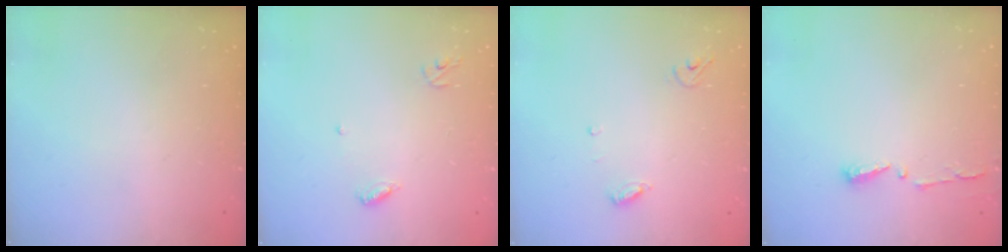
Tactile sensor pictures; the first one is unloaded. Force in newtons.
{"total": 4.9, "press": 4.9, "slide": 0.4}
{"total": 5.0, "press": 5.0, "slide": 0.4}
{"total": 3.7, "press": 3.7, "slide": 0.5}